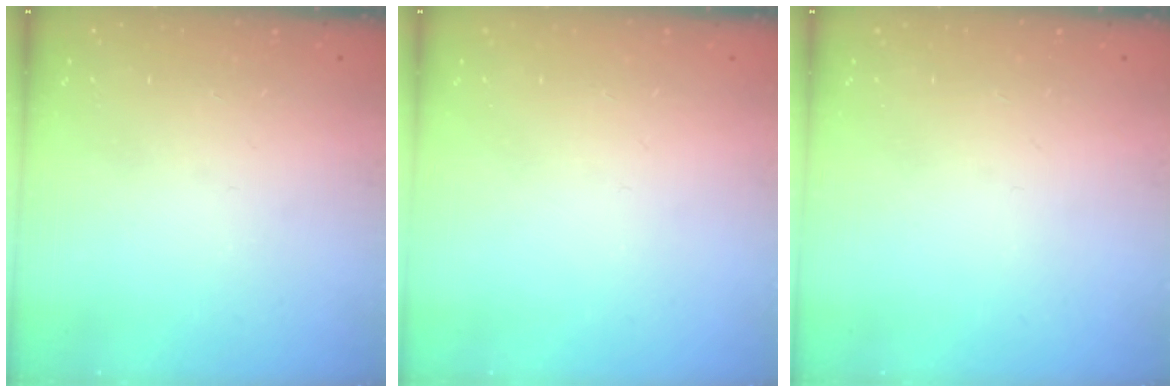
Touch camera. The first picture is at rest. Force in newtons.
{"total": 0.0}
{"total": 0.0}